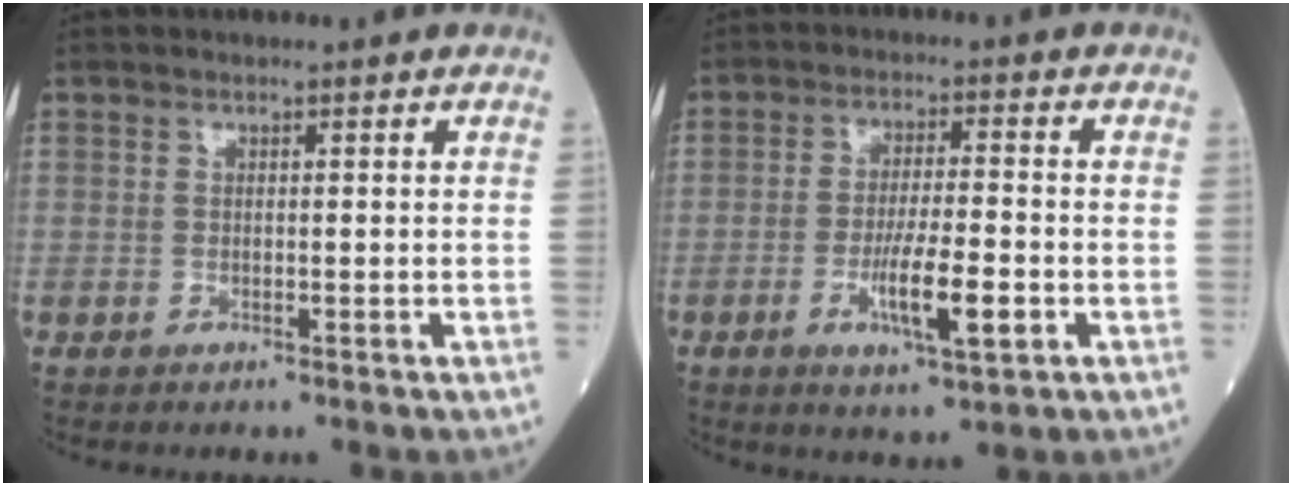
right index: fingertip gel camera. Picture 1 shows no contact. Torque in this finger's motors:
{"motor_torque": [1.08, -0.49, 0.62, 0.15]}